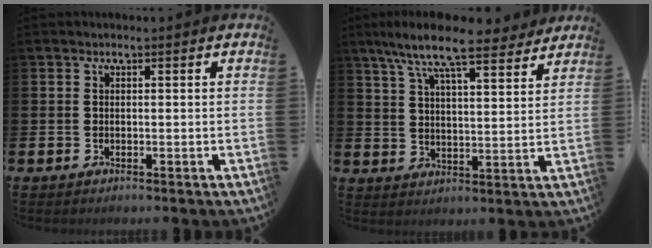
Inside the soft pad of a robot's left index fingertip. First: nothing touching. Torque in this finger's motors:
{"motor_torque": [1.17, -0.97, 1.05, 0.21]}